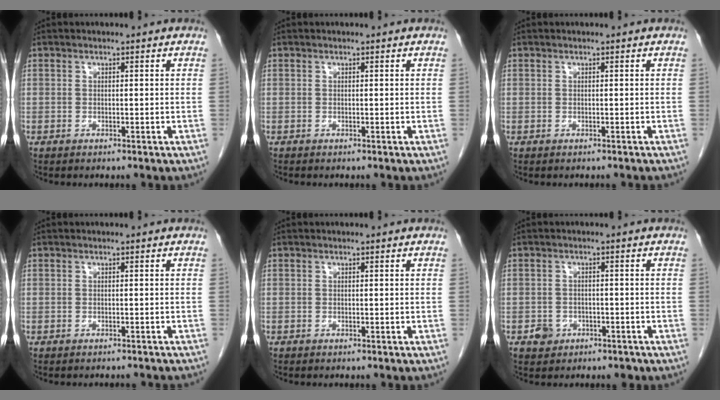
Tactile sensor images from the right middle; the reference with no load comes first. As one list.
[{"total": 0.0}, {"total": 1.0, "force": [-1.0, 0.0, 0.1], "torque": [-0.008, -0.002, -0.012]}, {"total": 2.8, "force": [-2.7, 0.3, 0.5], "torque": [-0.011, -0.008, -0.031]}, {"total": 0.0}, {"total": 2.9, "force": [-1.5, 2.4, 0.7], "torque": [-0.005, 0.010, -0.017]}]